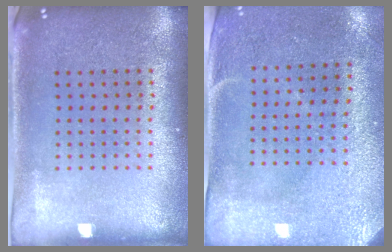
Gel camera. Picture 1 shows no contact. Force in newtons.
{"total": 2.9, "press": 2.4, "slide": 1.6}